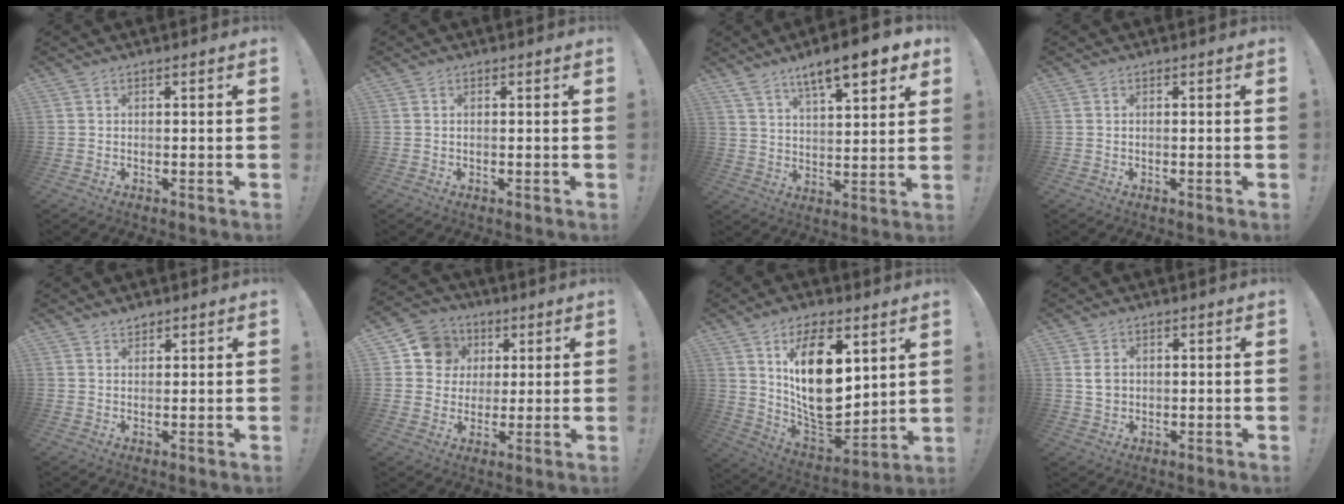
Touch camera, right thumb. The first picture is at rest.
{"total": 0.5, "force": [0.1, 0.3, 0.4], "torque": [-0.009, 0.001, 0.001]}
{"total": 11.8, "force": [8.2, 3.2, 7.9], "torque": [-0.123, -0.044, 0.138]}
{"total": 0.0}
{"total": 2.4, "force": [2.1, 1.1, 0.6], "torque": [-0.005, -0.012, 0.038]}
{"total": 10.8, "force": [3.2, 9.9, 2.8], "torque": [-0.041, -0.007, 0.069]}
{"total": 21.9, "force": [6.8, 11.9, 17.1], "torque": [-0.304, -0.049, 0.125]}
{"total": 4.0, "force": [0.8, 3.2, 2.3], "torque": [-0.028, 0.001, 0.014]}